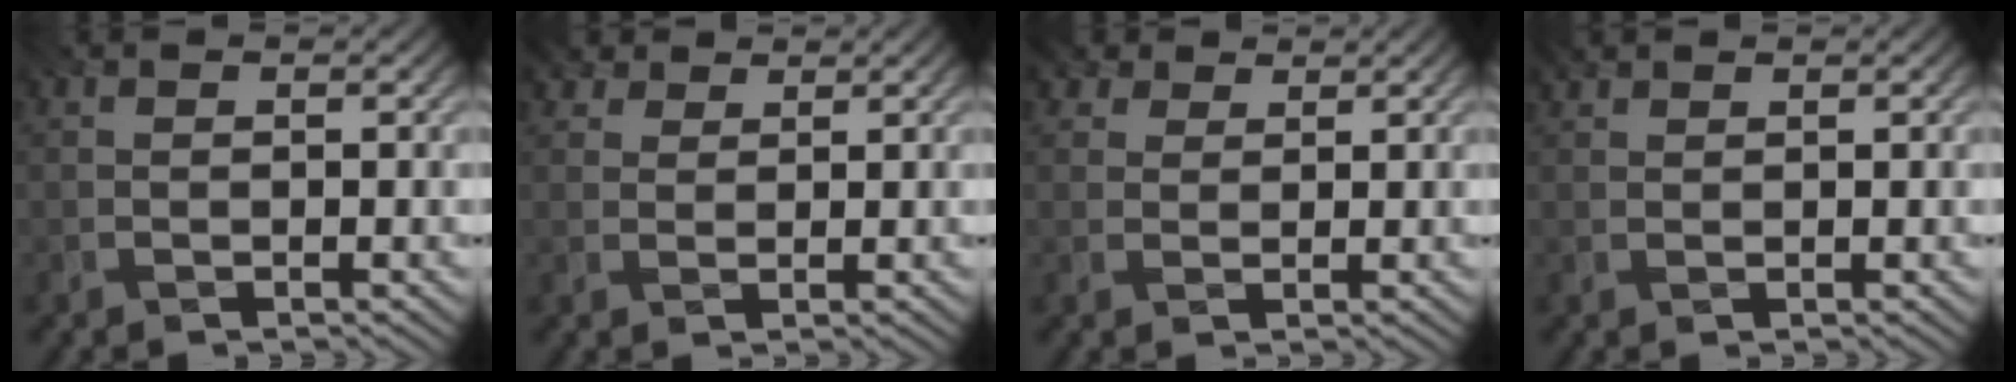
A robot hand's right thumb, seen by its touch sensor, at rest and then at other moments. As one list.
[{"total": 3.0, "force": [2.3, 1.7, 0.9], "torque": [-0.024, -0.003, 0.047]}, {"total": 3.4, "force": [2.5, 2.1, 1.1], "torque": [-0.029, -0.003, 0.049]}, {"total": 1.3, "force": [1.2, 0.4, 0.4], "torque": [-0.010, 0.001, 0.020]}]